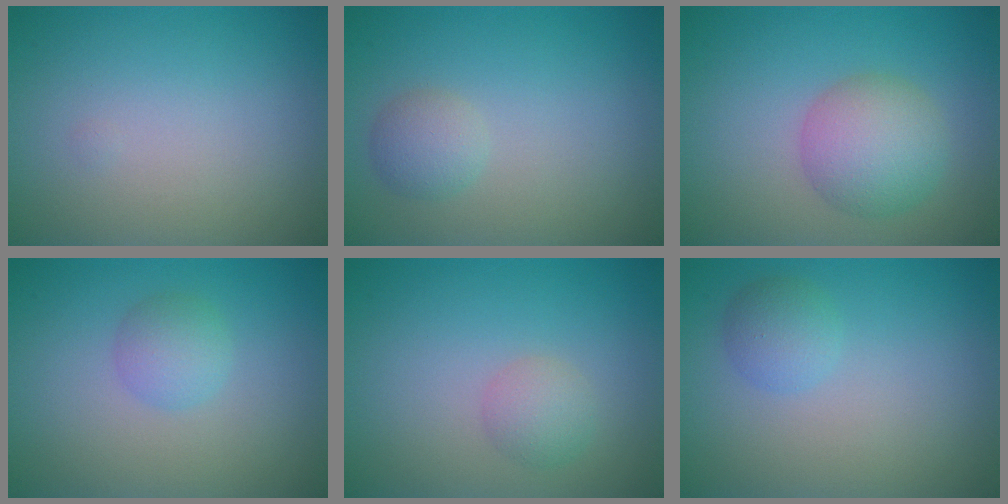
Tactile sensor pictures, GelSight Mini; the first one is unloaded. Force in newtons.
{"total": 1.8, "press": 1.8, "slide": 0.0}
{"total": 4.7, "press": 4.7, "slide": 0.2}
{"total": 2.1, "press": 2.1, "slide": 0.0}
{"total": 1.8, "press": 1.8, "slide": 0.0}
{"total": 1.9, "press": 1.9, "slide": 0.1}